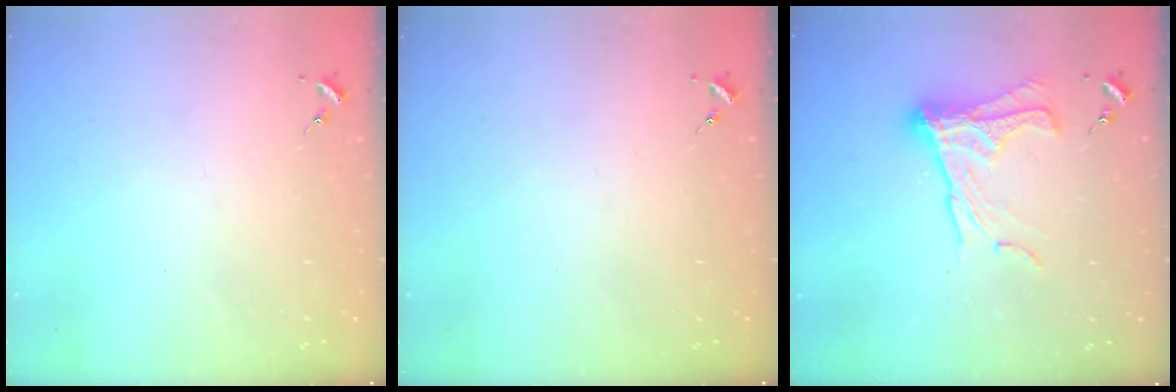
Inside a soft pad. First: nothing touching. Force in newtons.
{"total": 0.0}
{"total": 12.6, "press": 12.5, "slide": 0.9}